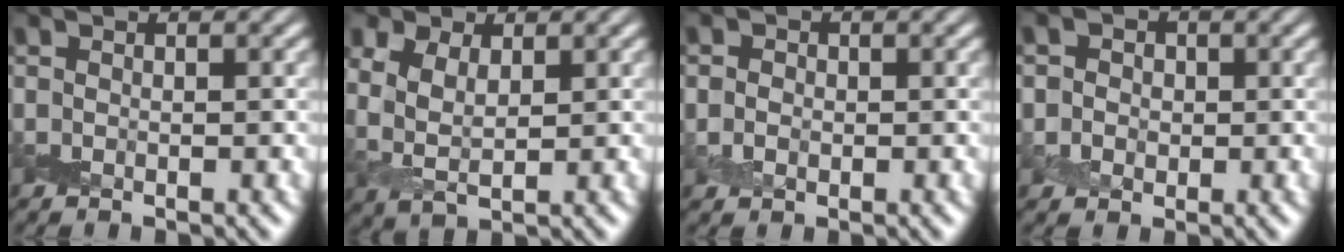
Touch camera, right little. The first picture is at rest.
{"total": 4.4, "force": [1.5, 2.9, 3.0], "torque": [-0.071, -0.005, 0.031]}
{"total": 1.5, "force": [-0.1, 1.4, 0.7], "torque": [-0.012, -0.002, -0.004]}
{"total": 3.0, "force": [0.5, 2.8, 1.1], "torque": [0.001, 0.007, -0.006]}